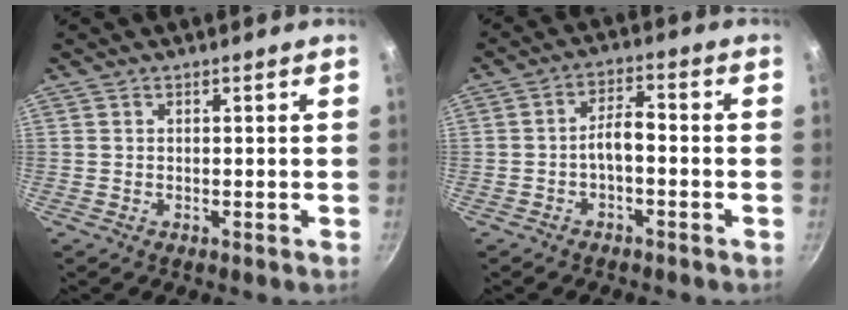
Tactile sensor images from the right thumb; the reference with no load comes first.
{"total": 4.3, "force": [-1.7, 1.8, 3.6], "torque": [-0.061, 0.030, -0.031]}